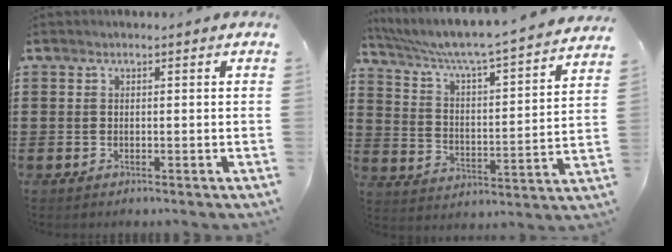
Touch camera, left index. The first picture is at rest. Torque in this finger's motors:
{"motor_torque": [1.11, -1.02, 0.50, 0.21]}